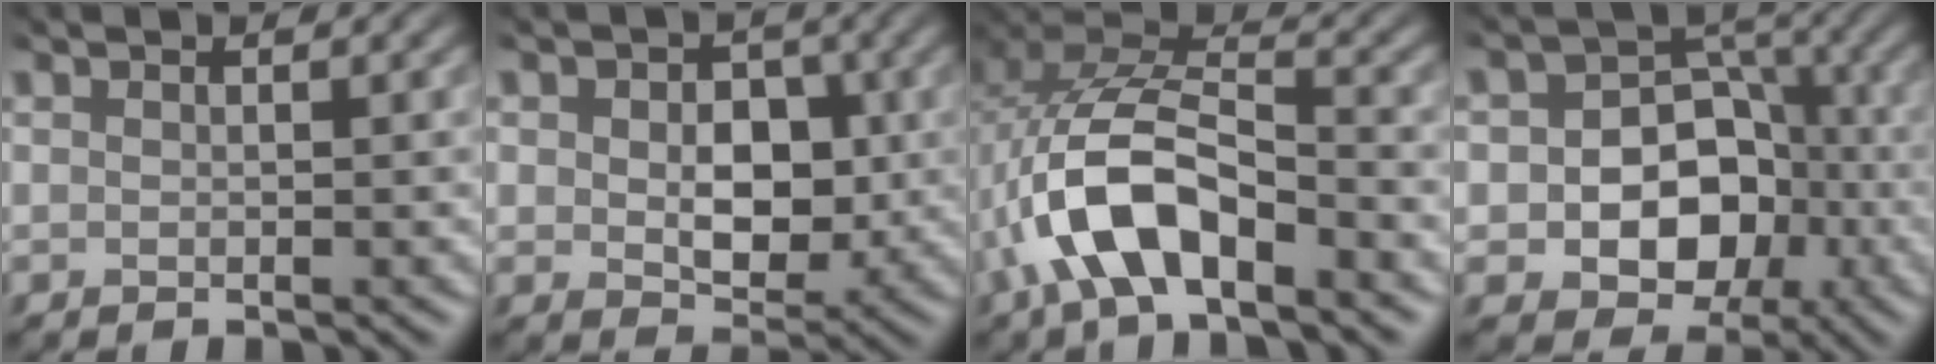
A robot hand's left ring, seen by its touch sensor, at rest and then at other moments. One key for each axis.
{"total": 4.0, "fx": -1.3, "fy": 2.9, "fz": 2.5, "tx": -0.064, "ty": -0.025, "tz": 0.009}
{"total": 7.4, "fx": -5.3, "fy": 2.4, "fz": 4.5, "tx": -0.133, "ty": -0.010, "tz": -0.071}
{"total": 7.5, "fx": -4.0, "fy": 5.5, "fz": 3.2, "tx": -0.042, "ty": -0.020, "tz": -0.047}